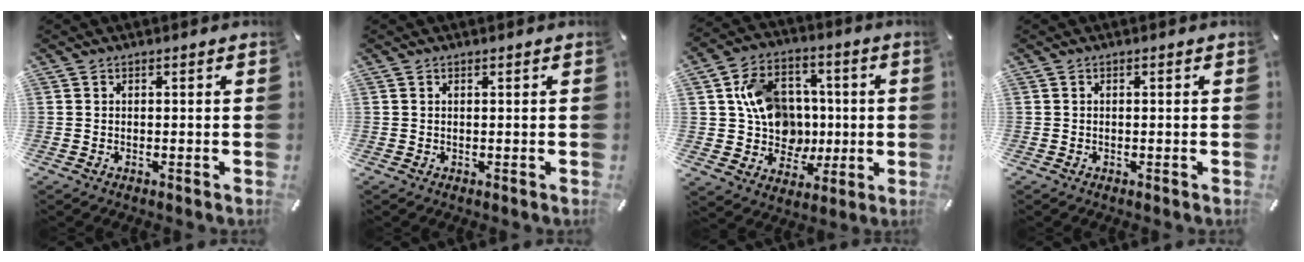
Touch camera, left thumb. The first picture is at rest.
{"total": 0.0}
{"total": 14.7, "force": [1.7, 13.0, 6.6], "torque": [-0.111, 0.013, 0.051]}
{"total": 0.0}